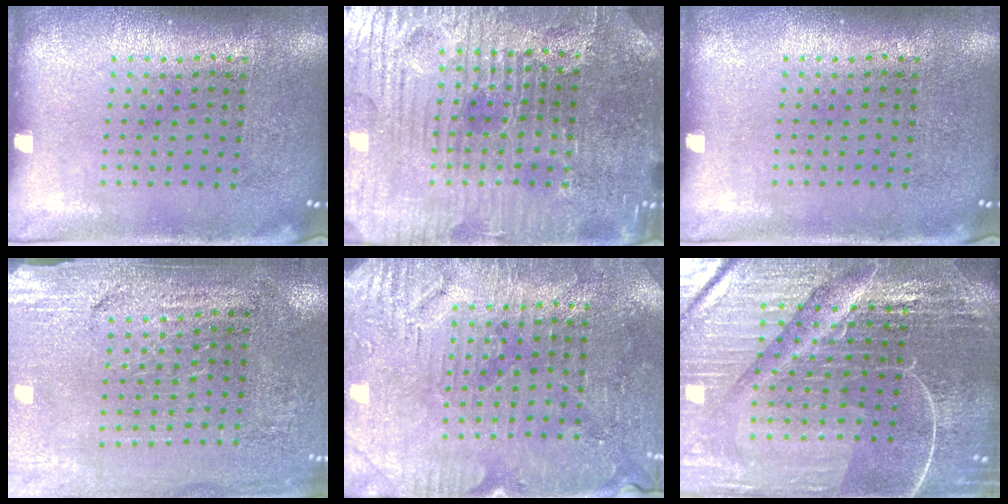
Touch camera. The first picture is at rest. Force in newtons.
{"total": 5.1, "press": 4.9, "slide": 1.3}
{"total": 0.0}
{"total": 3.1, "press": 3.0, "slide": 0.3}
{"total": 3.1, "press": 3.1, "slide": 0.6}
{"total": 6.3, "press": 5.6, "slide": 2.8}